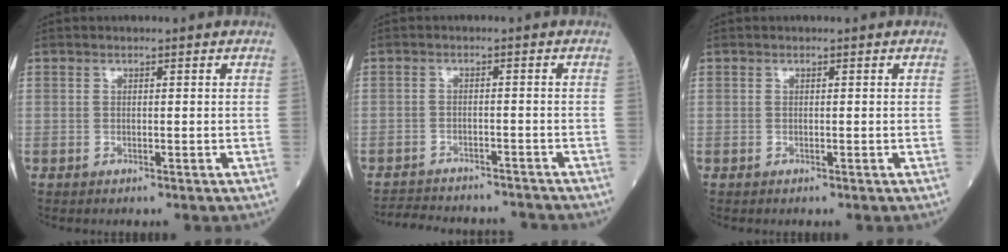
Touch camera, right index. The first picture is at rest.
{"total": 10.8, "force": [-10.3, 2.2, 2.4], "torque": [-0.048, 0.011, -0.139]}
{"total": 0.0}